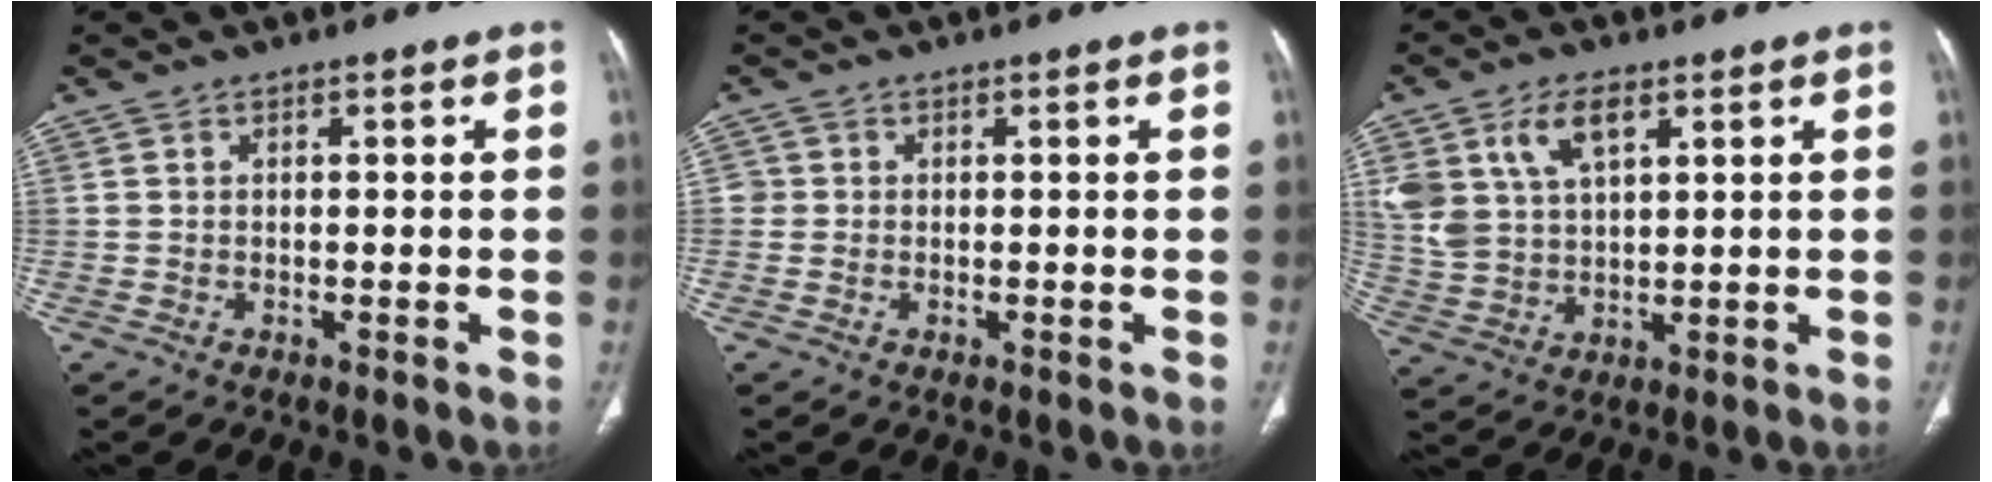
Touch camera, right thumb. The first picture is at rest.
{"total": 1.3, "force": [0.0, 1.3, 0.2], "torque": [0.007, 0.004, -0.001]}
{"total": 10.4, "force": [4.8, 5.8, 7.2], "torque": [-0.141, -0.011, 0.102]}